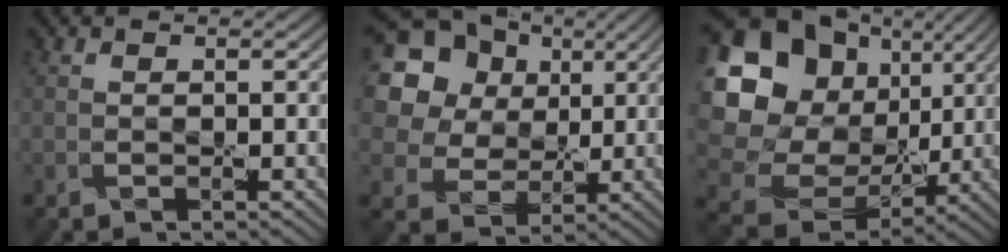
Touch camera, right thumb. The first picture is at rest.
{"total": 20.8, "force": [9.6, 16.8, 7.5], "torque": [-0.242, 0.033, 0.190]}
{"total": 20.3, "force": [5.0, 17.2, 9.6], "torque": [-0.271, 0.014, 0.109]}